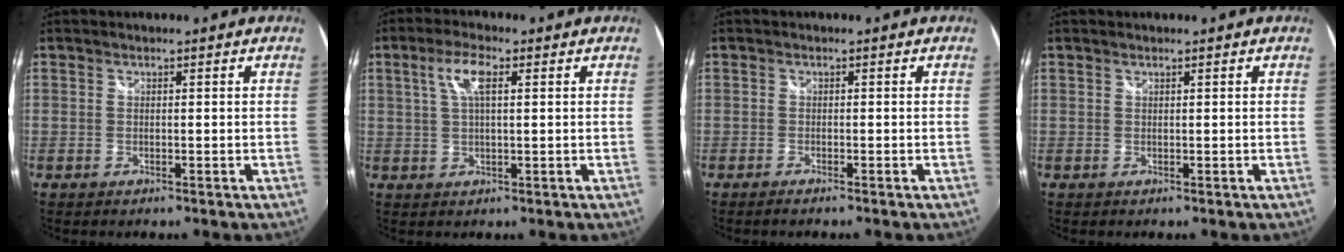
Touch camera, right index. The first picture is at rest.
{"total": 5.2, "force": [1.7, 1.6, 4.7], "torque": [-0.090, 0.008, 0.034]}
{"total": 1.0, "force": [-0.9, 0.0, 0.4], "torque": [-0.009, -0.005, -0.018]}
{"total": 0.0}